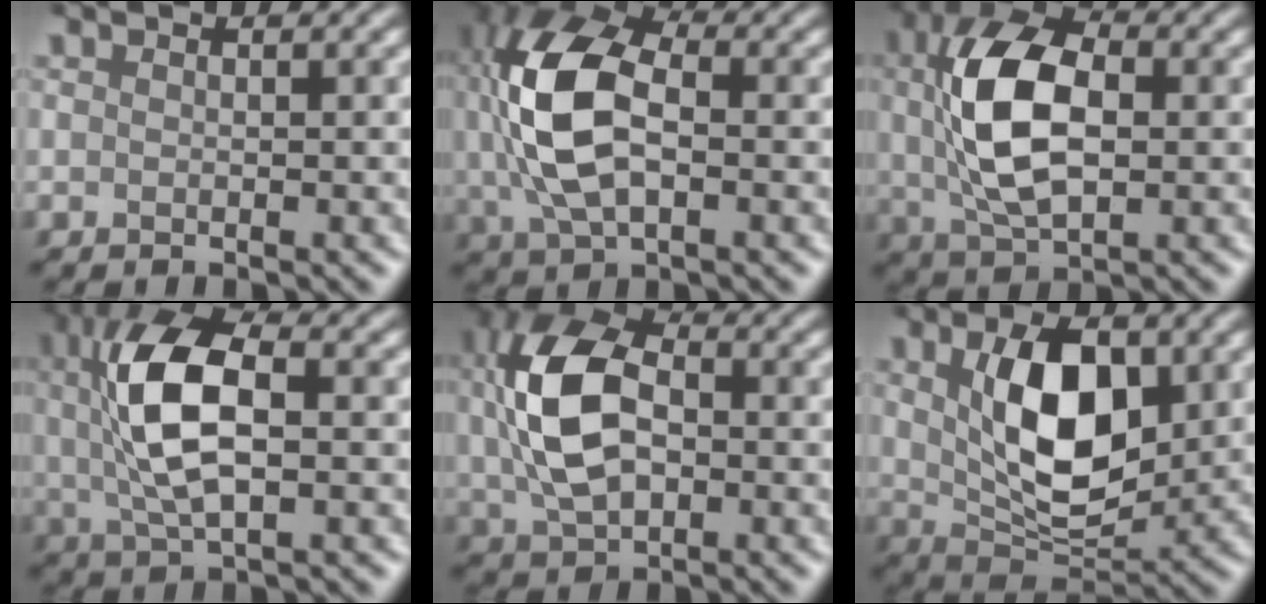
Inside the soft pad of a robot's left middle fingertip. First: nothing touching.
{"total": 9.7, "force": [0.7, 5.8, 7.7], "torque": [-0.179, 0.013, 0.015]}
{"total": 8.9, "force": [0.8, 5.0, 7.3], "torque": [-0.150, 0.013, 0.013]}
{"total": 8.4, "force": [0.9, 3.9, 7.4], "torque": [-0.158, 0.017, 0.015]}
{"total": 9.2, "force": [1.0, 5.9, 7.0], "torque": [-0.169, 0.013, 0.019]}
{"total": 7.9, "force": [1.8, 4.0, 6.6], "torque": [-0.121, 0.005, 0.036]}